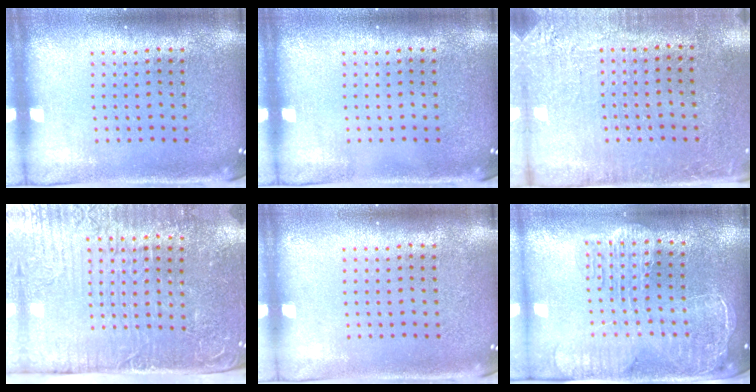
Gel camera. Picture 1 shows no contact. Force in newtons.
{"total": 0.0}
{"total": 2.8, "press": 2.6, "slide": 1.1}
{"total": 5.3, "press": 4.5, "slide": 2.8}
{"total": 0.0}
{"total": 2.5, "press": 2.2, "slide": 1.3}